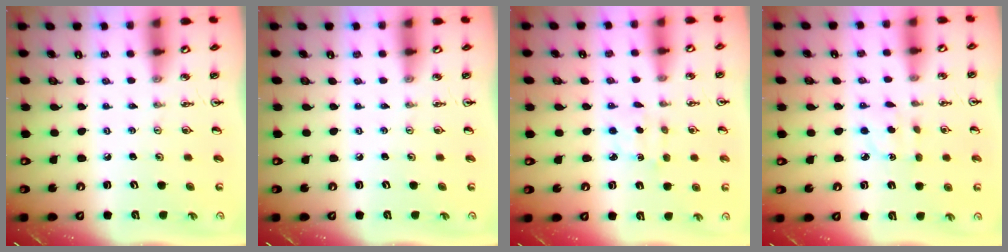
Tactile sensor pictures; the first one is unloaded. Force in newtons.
{"total": 0.0}
{"total": 3.4, "press": 3.3, "slide": 0.5}
{"total": 2.8, "press": 2.6, "slide": 0.8}